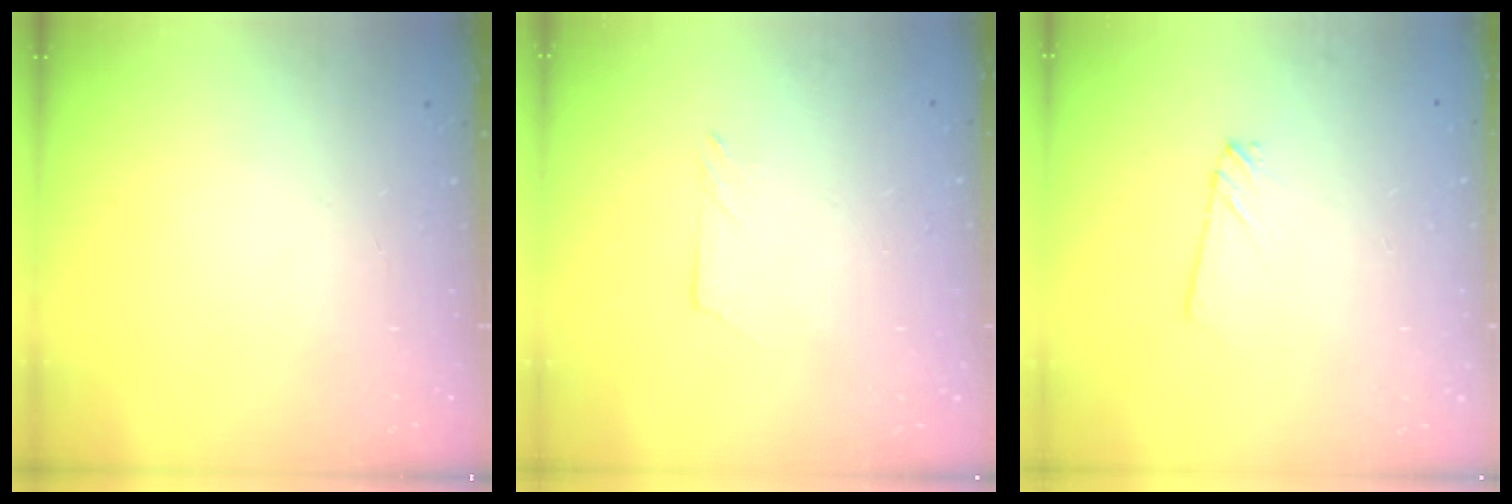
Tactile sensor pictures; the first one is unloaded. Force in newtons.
{"total": 2.2, "press": 2.2, "slide": 0.2}
{"total": 0.9, "press": 0.9, "slide": 0.1}